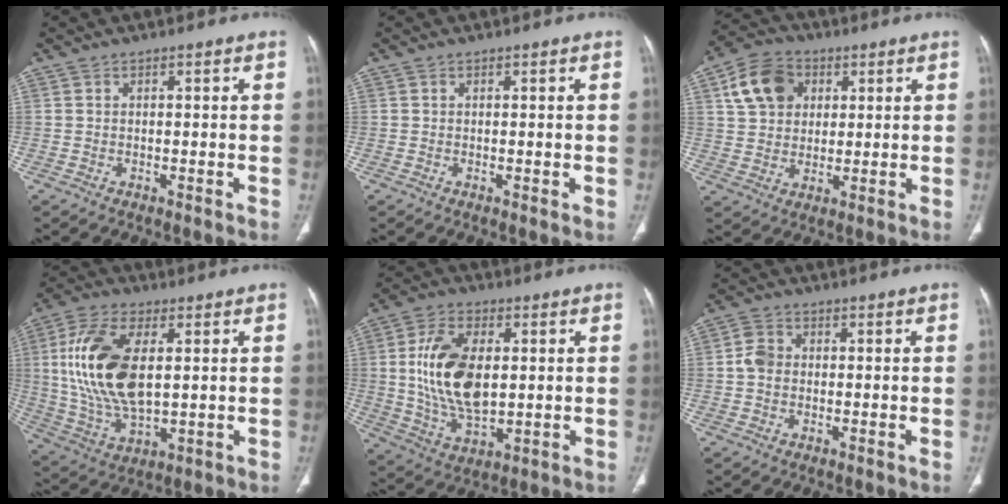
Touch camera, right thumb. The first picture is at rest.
{"total": 0.6, "force": [0.0, 0.1, 0.6], "torque": [-0.013, -0.003, 0.001]}
{"total": 10.9, "force": [3.7, 8.4, 5.8], "torque": [-0.088, 0.003, 0.064]}
{"total": 18.2, "force": [2.8, 9.2, 15.4], "torque": [-0.314, -0.008, 0.058]}
{"total": 15.8, "force": [1.6, 8.9, 13.0], "torque": [-0.240, -0.008, 0.036]}
{"total": 3.5, "force": [-0.1, 2.8, 2.0], "torque": [-0.037, 0.008, -0.010]}